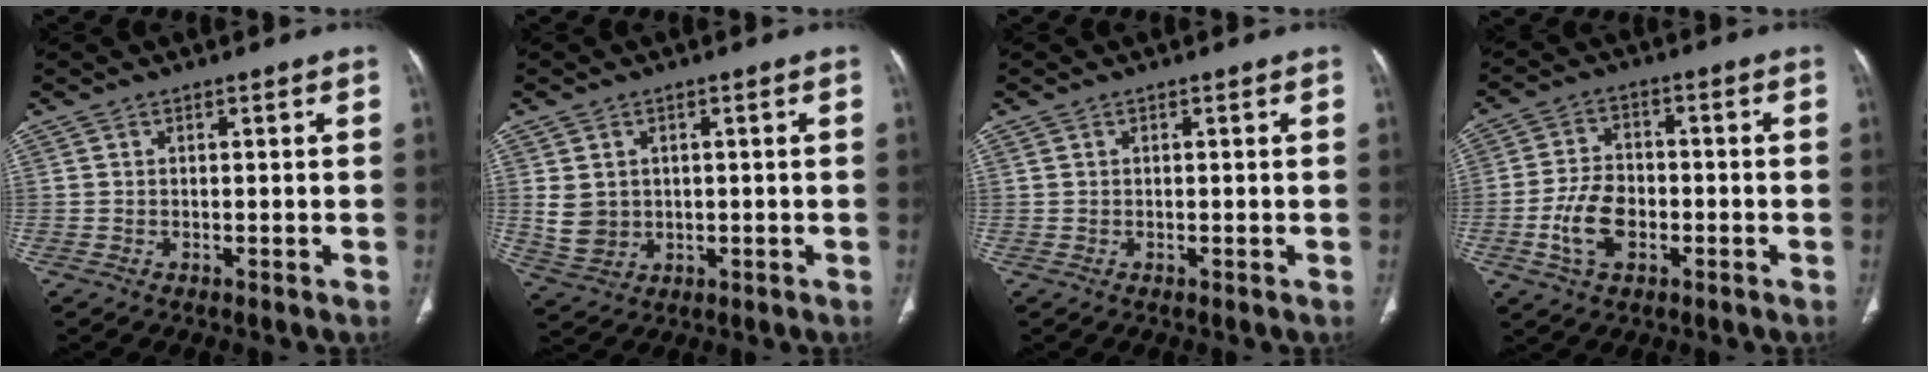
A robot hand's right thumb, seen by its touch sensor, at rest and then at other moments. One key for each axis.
{"total": 5.2, "fx": 0.7, "fy": 4.4, "fz": 2.8, "tx": -0.043, "ty": -0.007, "tz": 0.030}
{"total": 0.0}
{"total": 8.8, "fx": -2.9, "fy": 5.6, "fz": 6.1, "tx": -0.112, "ty": 0.017, "tz": -0.053}